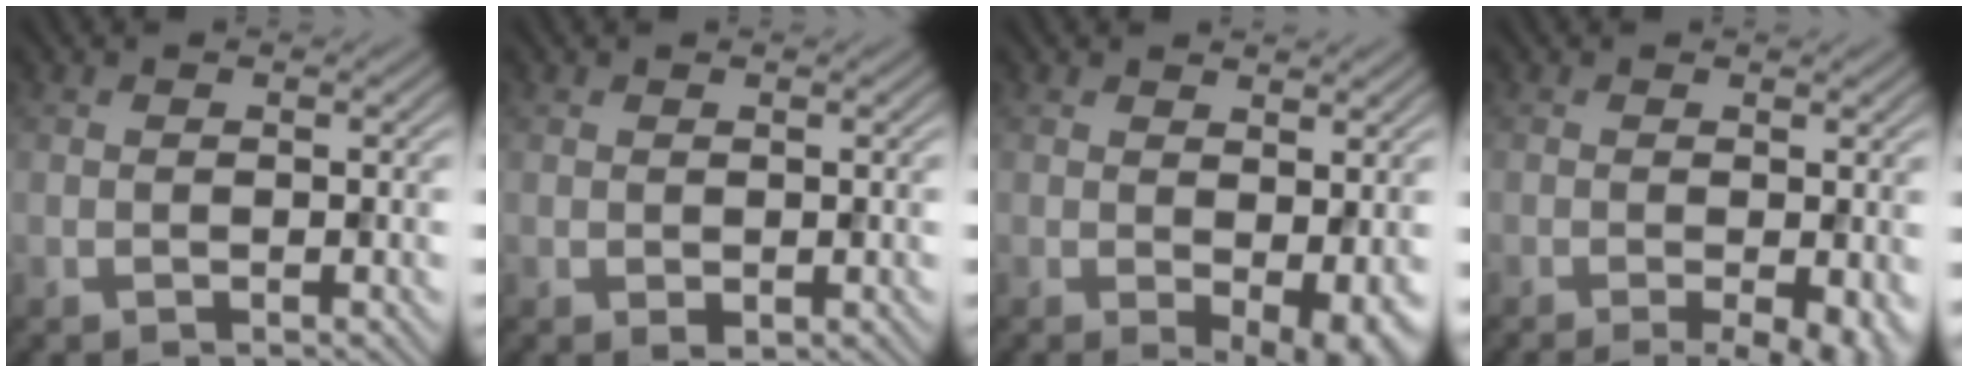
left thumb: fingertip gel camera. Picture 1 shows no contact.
{"total": 0.7, "force": [0.0, 0.5, 0.5], "torque": [-0.008, -0.002, 0.001]}
{"total": 4.7, "force": [-0.2, 1.9, 4.2], "torque": [-0.058, -0.010, 0.006]}
{"total": 4.9, "force": [-1.9, 1.1, 4.4], "torque": [-0.061, -0.004, -0.025]}